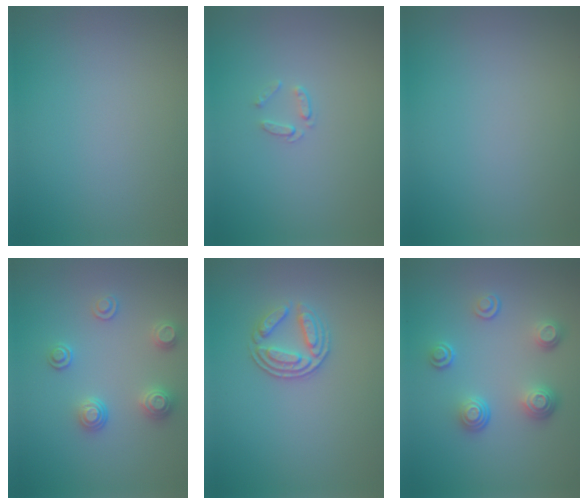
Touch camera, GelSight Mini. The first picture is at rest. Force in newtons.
{"total": 0.7, "press": 0.5, "slide": 0.5}
{"total": 0.0}
{"total": 2.6, "press": 2.6, "slide": 0.5}
{"total": 2.9, "press": 2.6, "slide": 1.1}
{"total": 4.0, "press": 3.0, "slide": 2.6}